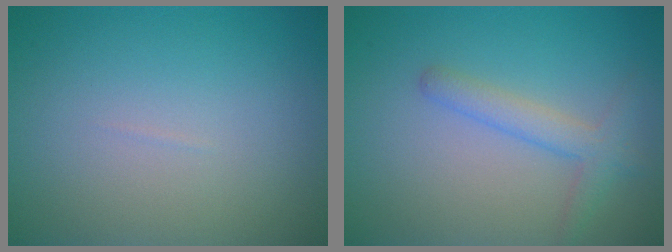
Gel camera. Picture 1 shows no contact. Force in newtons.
{"total": 2.5, "press": 2.5, "slide": 0.1}